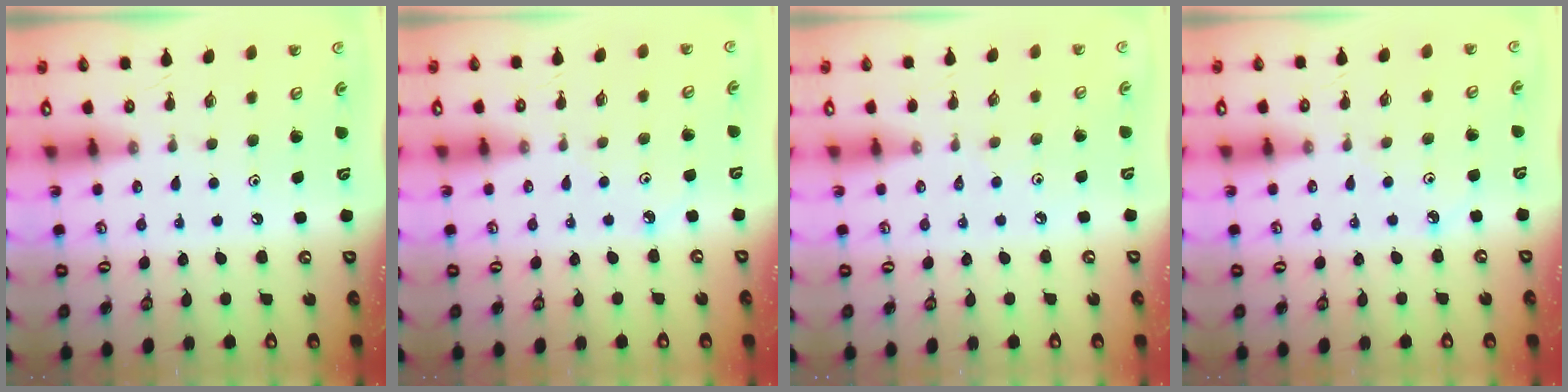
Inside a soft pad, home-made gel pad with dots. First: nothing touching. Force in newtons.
{"total": 2.2, "press": 2.2, "slide": 0.3}
{"total": 2.2, "press": 2.2, "slide": 0.5}
{"total": 2.2, "press": 2.2, "slide": 0.3}